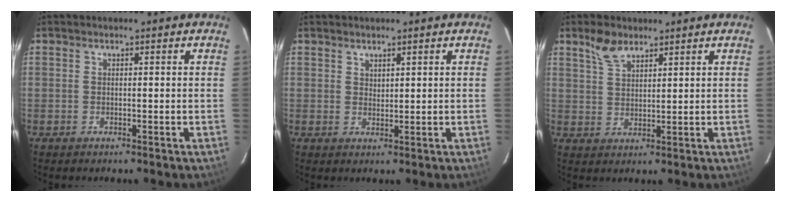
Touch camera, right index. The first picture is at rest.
{"total": 1.5, "force": [1.3, 0.6, 0.3], "torque": [-0.002, 0.001, 0.024]}
{"total": 4.8, "force": [3.6, 2.2, 2.4], "torque": [-0.044, 0.007, 0.071]}